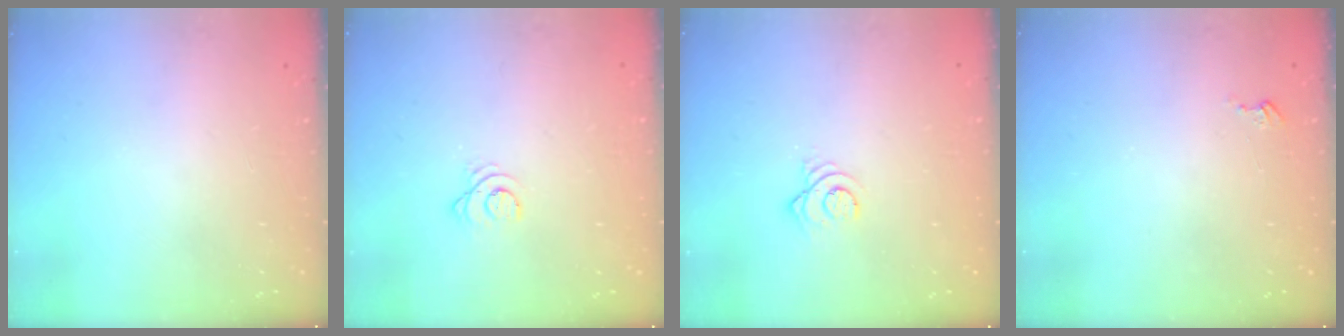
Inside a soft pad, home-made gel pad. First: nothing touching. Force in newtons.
{"total": 2.5, "press": 2.5, "slide": 0.3}
{"total": 2.9, "press": 2.9, "slide": 0.1}
{"total": 2.7, "press": 2.7, "slide": 0.3}